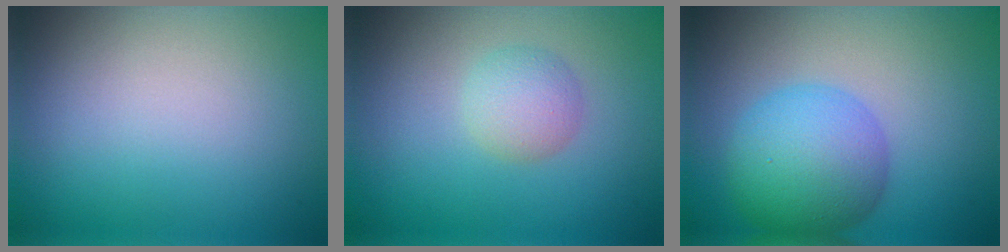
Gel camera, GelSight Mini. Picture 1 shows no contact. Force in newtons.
{"total": 2.4, "press": 2.4, "slide": 0.1}
{"total": 6.8, "press": 6.8, "slide": 0.2}